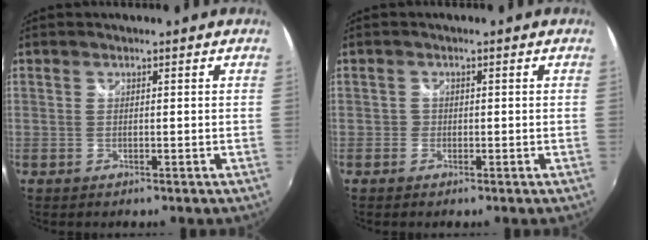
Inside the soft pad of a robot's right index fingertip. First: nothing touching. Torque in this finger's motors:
{"motor_torque": [0.14, -0.04, 0.04, 0.00]}